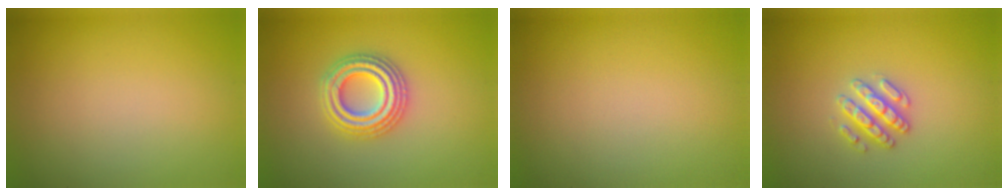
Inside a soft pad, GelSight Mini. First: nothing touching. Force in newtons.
{"total": 4.4, "press": 4.4, "slide": 0.7}
{"total": 0.0}
{"total": 2.6, "press": 2.6, "slide": 0.3}